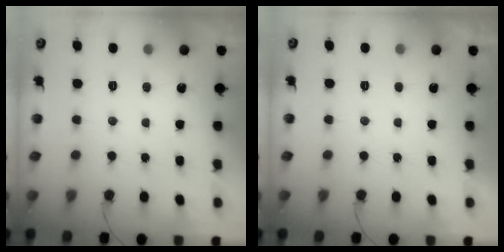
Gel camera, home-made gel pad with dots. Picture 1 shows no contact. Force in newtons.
{"total": 2.3, "press": 2.2, "slide": 0.3}